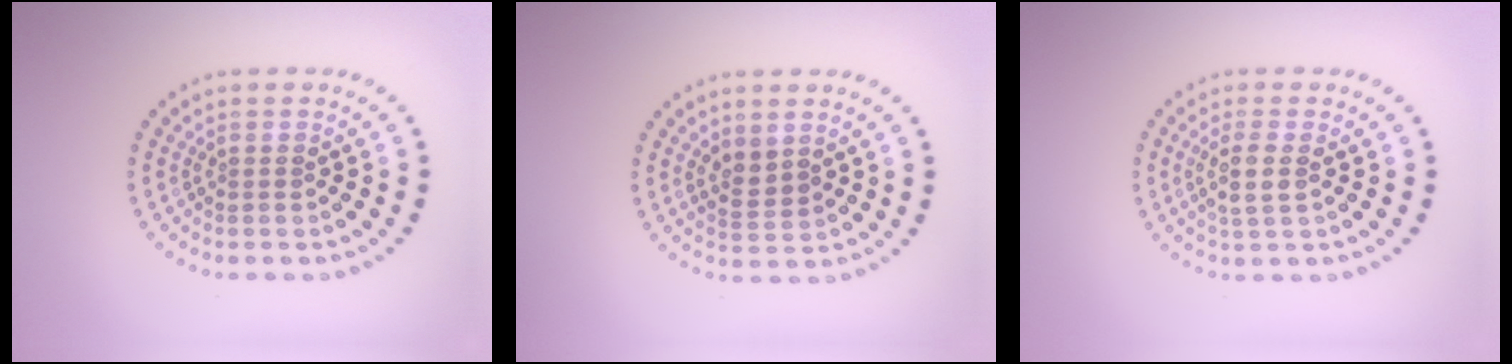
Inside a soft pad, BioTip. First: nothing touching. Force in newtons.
{"total": 1.9, "press": 1.7, "slide": 0.9}
{"total": 2.4, "press": 2.1, "slide": 1.1}